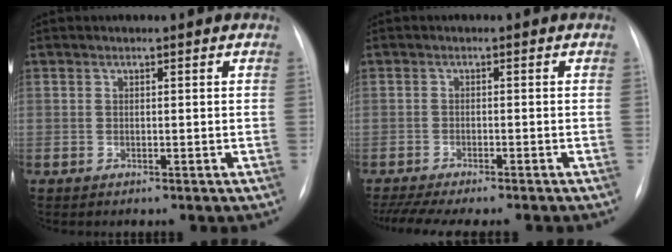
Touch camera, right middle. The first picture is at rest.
{"total": 10.9, "force": [-9.4, 1.3, 5.4], "torque": [-0.074, -0.005, -0.133]}